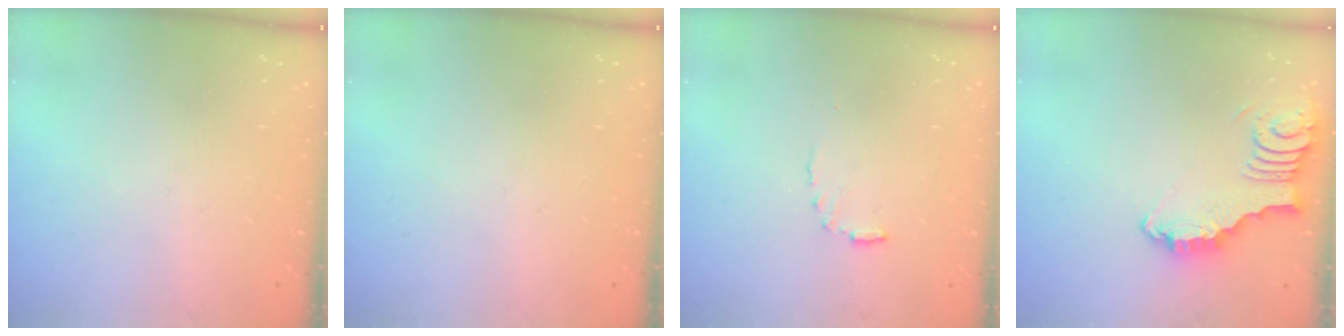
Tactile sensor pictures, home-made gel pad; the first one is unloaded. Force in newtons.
{"total": 0.0}
{"total": 4.5, "press": 4.4, "slide": 0.6}
{"total": 3.8, "press": 3.8, "slide": 0.3}